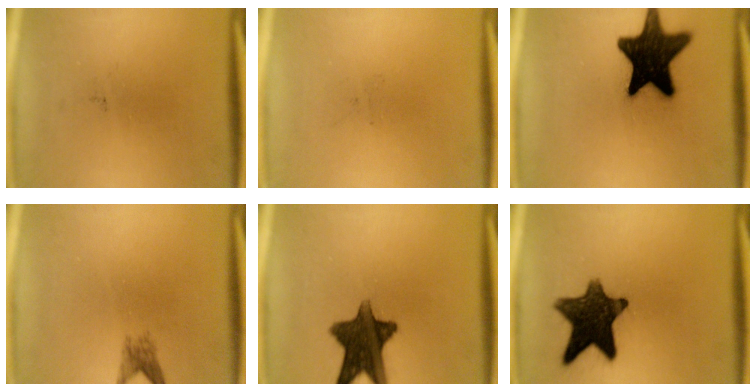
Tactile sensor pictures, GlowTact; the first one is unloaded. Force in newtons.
{"total": 0.0}
{"total": 18.9}
{"total": 1.9}
{"total": 12.3}
{"total": 12.8}